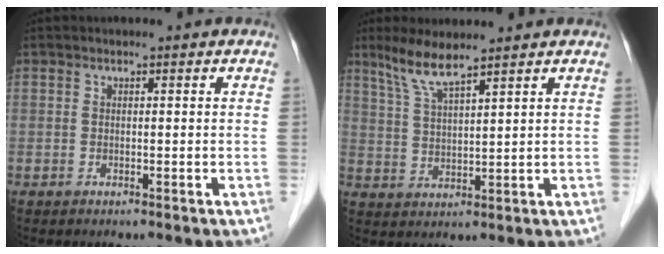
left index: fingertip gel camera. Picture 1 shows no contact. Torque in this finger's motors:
{"motor_torque": [0.24, -0.16, 0.25, 0.10]}